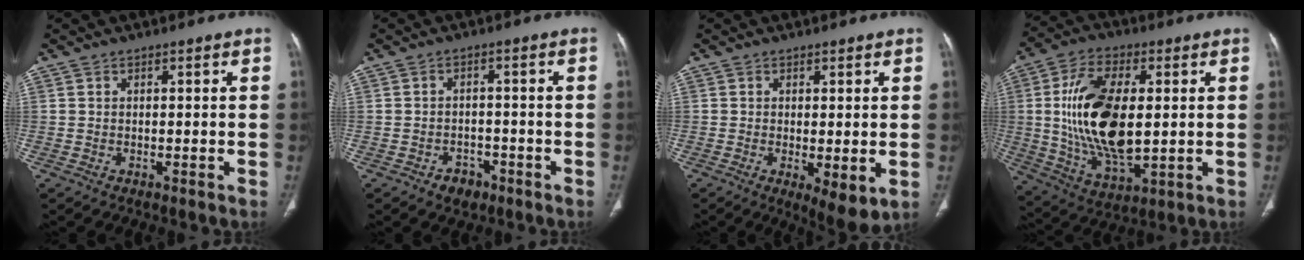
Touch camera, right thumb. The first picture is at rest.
{"total": 3.7, "force": [-2.2, 2.6, 1.3], "torque": [-0.008, 0.018, -0.027]}
{"total": 6.0, "force": [-1.1, 2.0, 5.6], "torque": [-0.086, -0.022, -0.012]}
{"total": 19.6, "force": [1.5, 9.8, 17.0], "torque": [-0.317, -0.012, 0.034]}